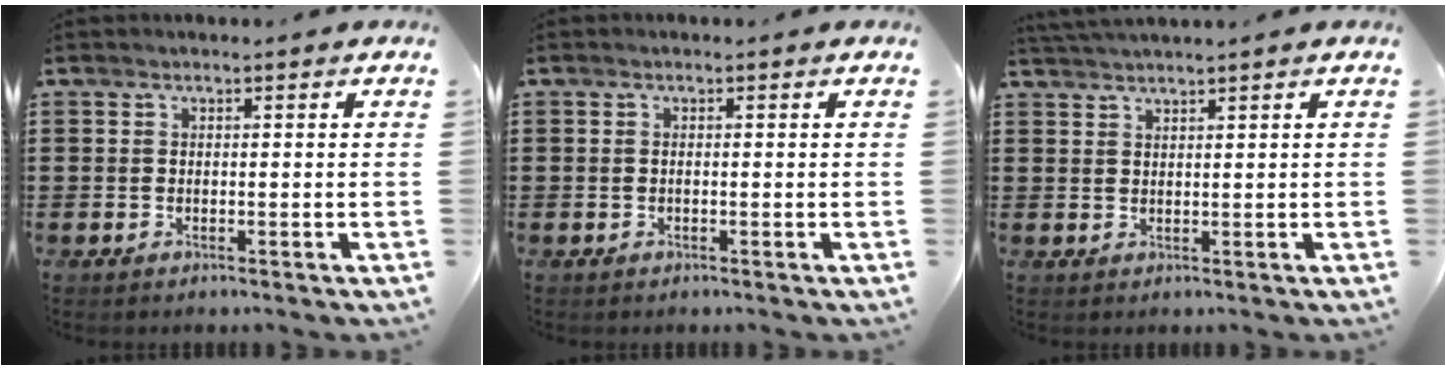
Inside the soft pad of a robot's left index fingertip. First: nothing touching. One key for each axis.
{"total": 0.5, "fx": -0.1, "fy": 0.1, "fz": 0.5, "tx": -0.010, "ty": -0.003, "tz": -0.001}
{"total": 1.8, "fx": 1.7, "fy": -0.3, "fz": 0.4, "tx": -0.011, "ty": 0.001, "tz": 0.033}